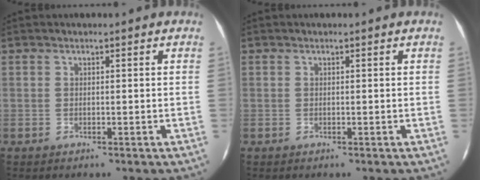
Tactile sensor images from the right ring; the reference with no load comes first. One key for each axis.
{"total": 0.0}